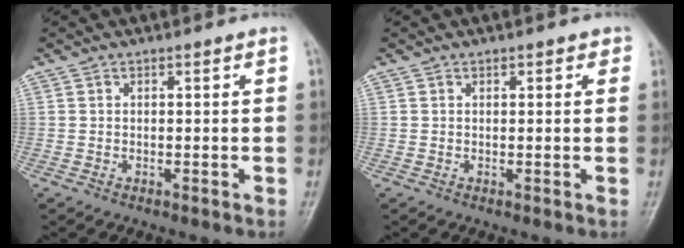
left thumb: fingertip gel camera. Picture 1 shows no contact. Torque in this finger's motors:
{"motor_torque": [-0.15, 0.23, -0.24, -0.24, 0.00]}